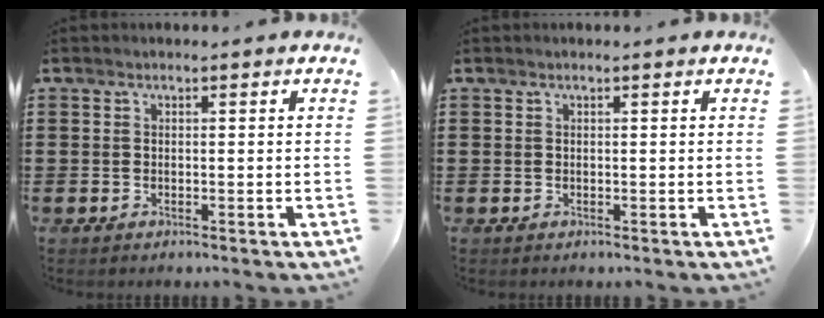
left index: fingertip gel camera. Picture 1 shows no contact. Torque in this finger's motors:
{"motor_torque": [-0.16, 0.15, 0.01, -0.01]}